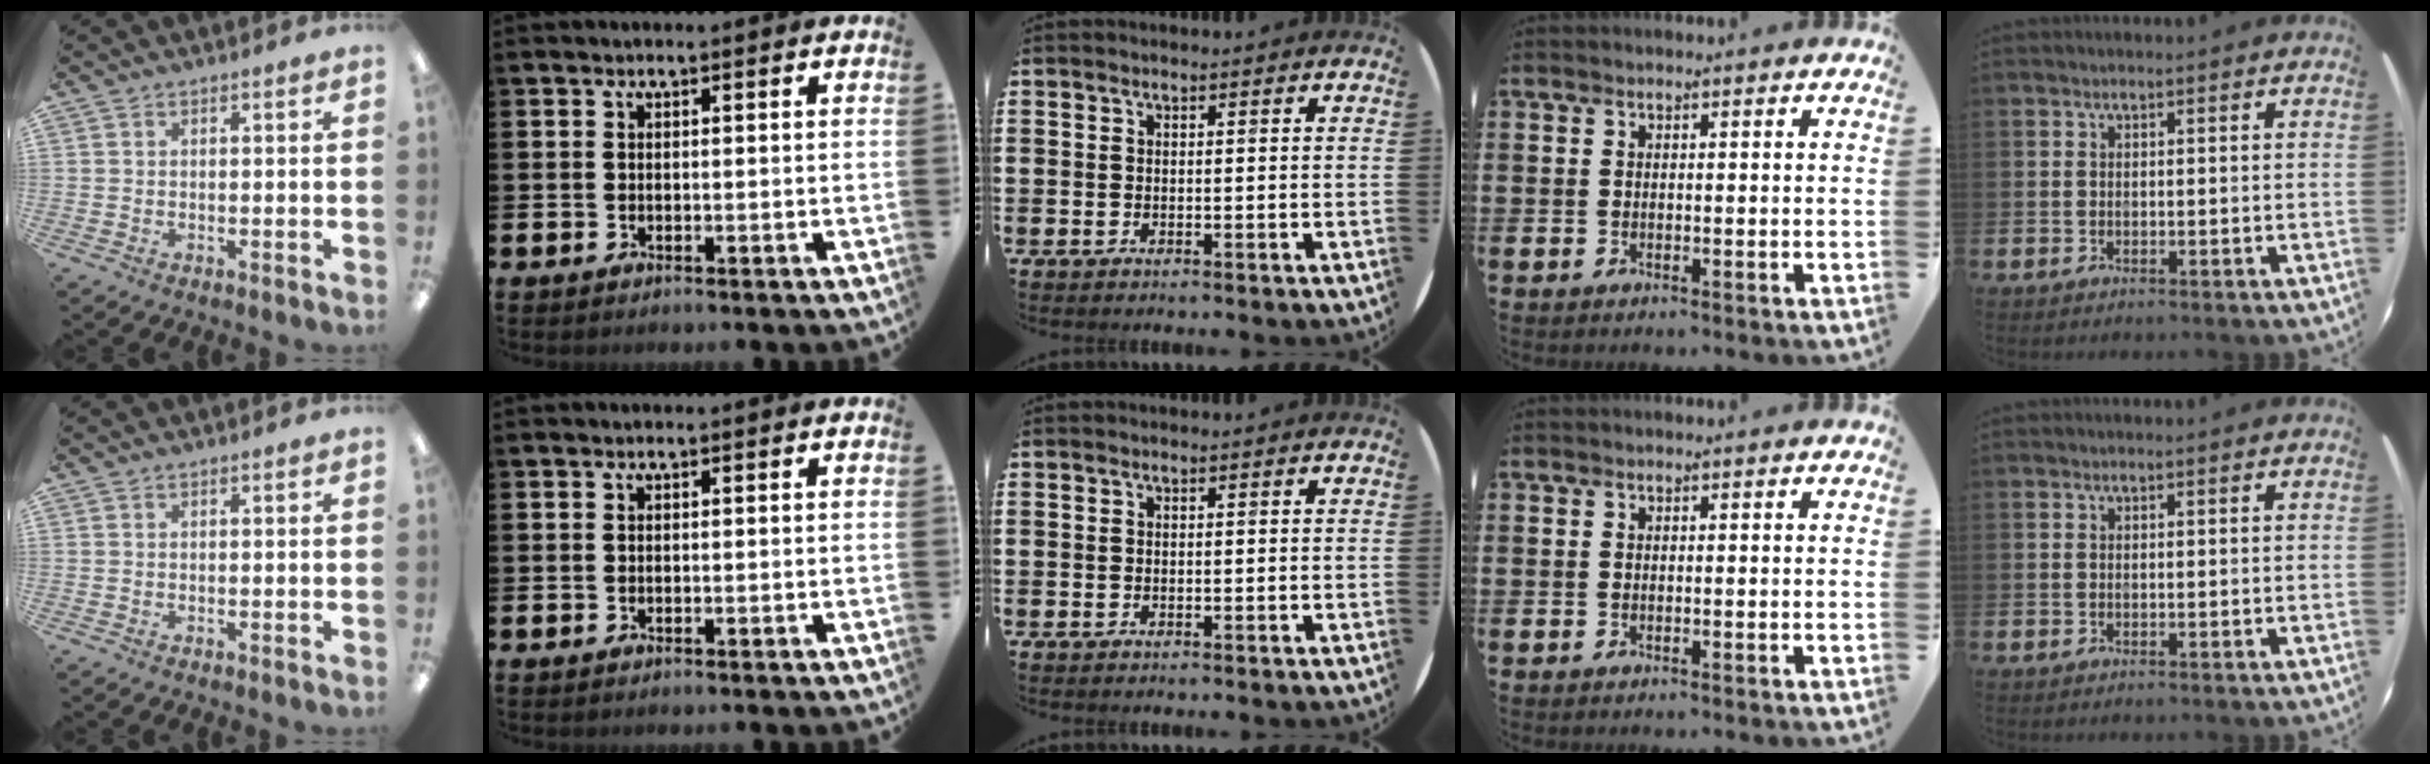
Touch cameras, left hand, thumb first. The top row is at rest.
{}